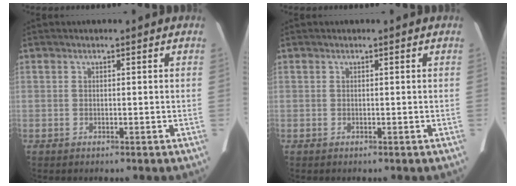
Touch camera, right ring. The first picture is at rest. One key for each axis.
{"total": 0.0}